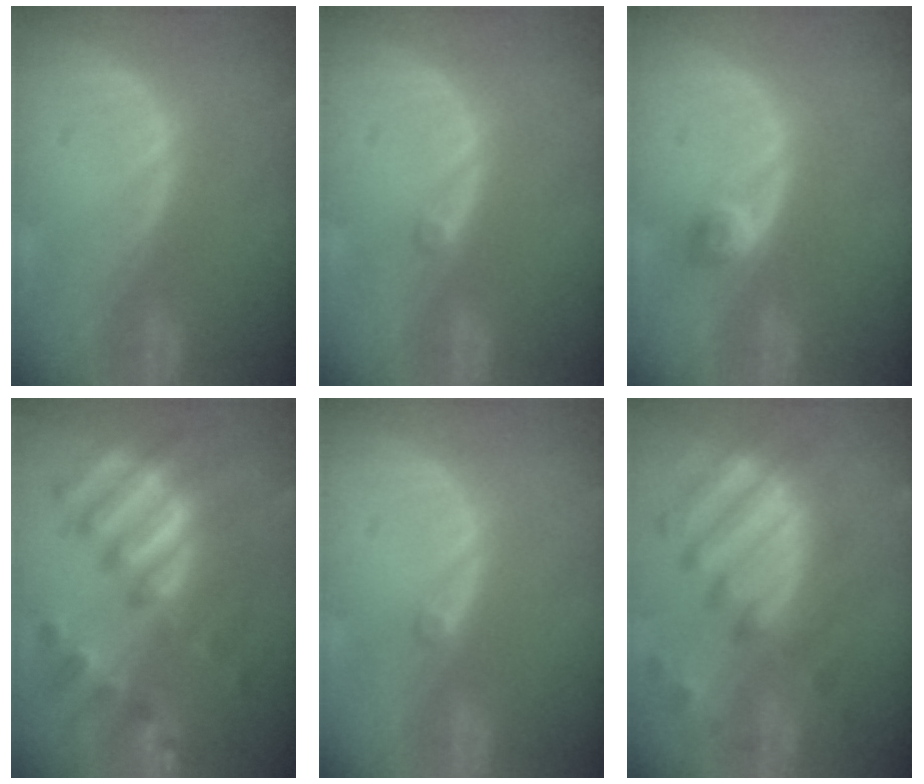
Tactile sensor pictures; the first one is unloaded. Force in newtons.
{"total": 0.6, "press": 0.6, "slide": 0.1}
{"total": 2.6, "press": 2.2, "slide": 1.4}
{"total": 11.8, "press": 11.8, "slide": 1.2}
{"total": 0.6, "press": 0.6, "slide": 0.1}
{"total": 11.9, "press": 10.3, "slide": 5.9}